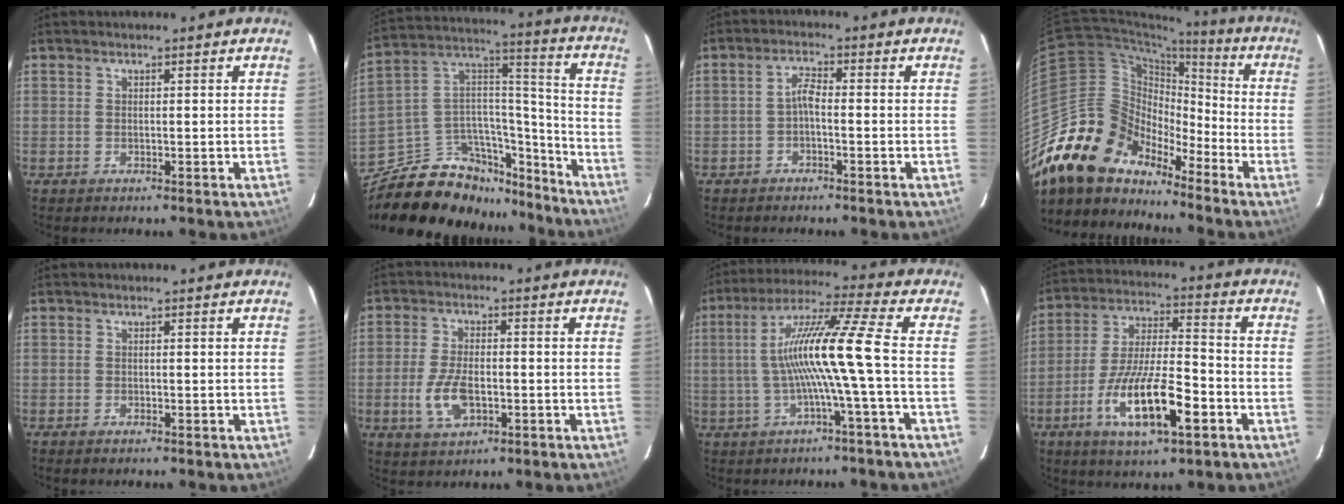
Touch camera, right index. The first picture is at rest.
{"total": 24.9, "force": [-19.0, 11.8, 11.0], "torque": [-0.212, 0.068, -0.279]}
{"total": 2.2, "force": [-1.2, 0.1, 1.9], "torque": [-0.044, 0.007, -0.025]}
{"total": 16.8, "force": [-13.9, 8.3, 4.6], "torque": [-0.091, 0.035, -0.259]}
{"total": 0.8, "force": [-0.7, -0.1, 0.3], "torque": [-0.009, -0.005, -0.015]}
{"total": 7.9, "force": [-2.2, 4.1, 6.4], "torque": [-0.138, -0.005, -0.039]}
{"total": 12.4, "force": [-1.8, -2.4, 12.0], "torque": [-0.220, 0.006, -0.027]}
{"total": 15.6, "force": [-6.9, 4.1, 13.4], "torque": [-0.267, -0.014, -0.122]}